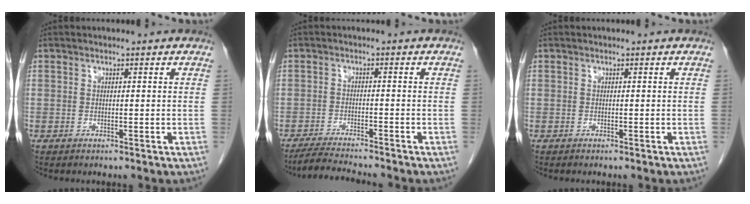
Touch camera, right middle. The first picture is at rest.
{"total": 5.6, "force": [-5.3, -0.5, 1.9], "torque": [-0.032, -0.022, -0.093]}
{"total": 0.0}